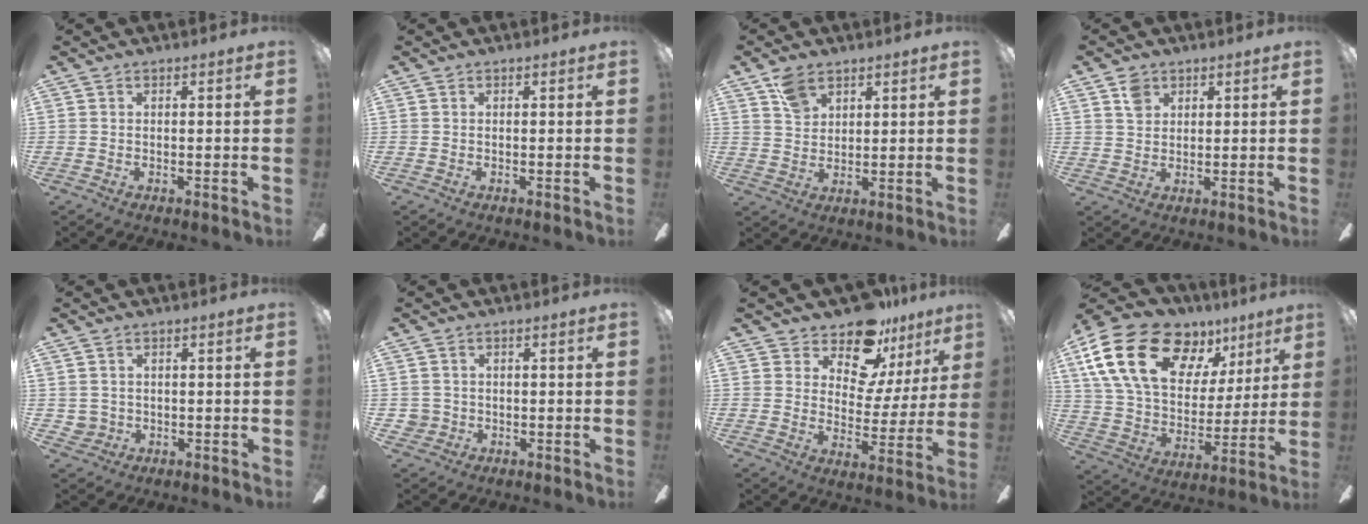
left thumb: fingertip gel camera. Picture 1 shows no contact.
{"total": 0.0}
{"total": 6.3, "force": [4.2, 3.8, 2.7], "torque": [-0.044, -0.009, 0.079]}
{"total": 4.2, "force": [2.5, 3.1, 1.4], "torque": [-0.020, -0.001, 0.045]}
{"total": 2.7, "force": [0.6, 2.6, 0.7], "torque": [-0.017, 0.006, 0.012]}
{"total": 2.8, "force": [0.0, 2.8, 0.3], "torque": [-0.012, 0.007, 0.000]}
{"total": 14.5, "force": [11.9, 6.2, 5.6], "torque": [-0.110, -0.086, 0.212]}
{"total": 24.1, "force": [12.4, 14.2, 15.0], "torque": [-0.280, -0.050, 0.228]}